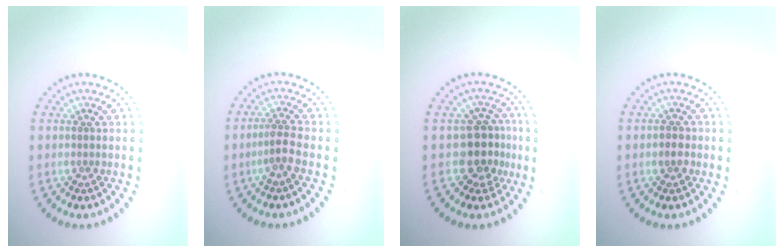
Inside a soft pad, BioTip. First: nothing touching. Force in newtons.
{"total": 1.8, "press": 1.3, "slide": 1.3}
{"total": 3.4, "press": 2.8, "slide": 1.9}
{"total": 1.3, "press": 1.3, "slide": 0.1}